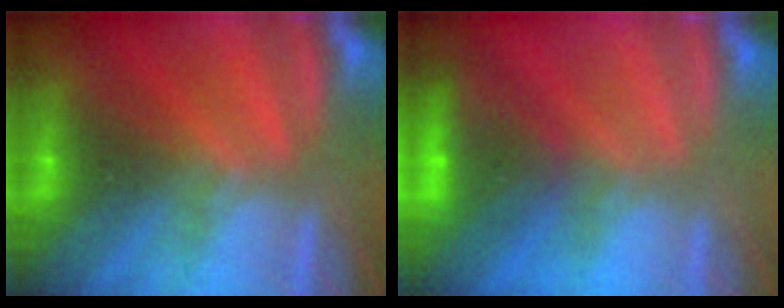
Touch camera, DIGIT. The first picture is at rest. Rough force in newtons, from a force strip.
{"total": 6.8}